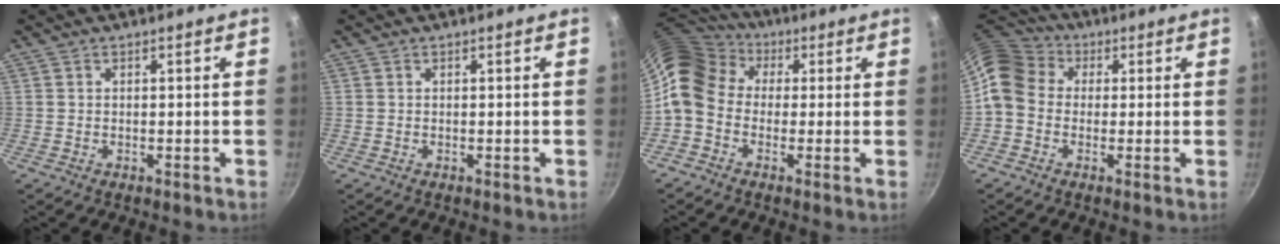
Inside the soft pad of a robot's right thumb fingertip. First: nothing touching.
{"total": 0.0}
{"total": 12.3, "force": [1.5, 9.9, 7.2], "torque": [-0.129, 0.030, 0.005]}
{"total": 9.9, "force": [0.8, 8.2, 5.4], "torque": [-0.085, 0.026, -0.008]}